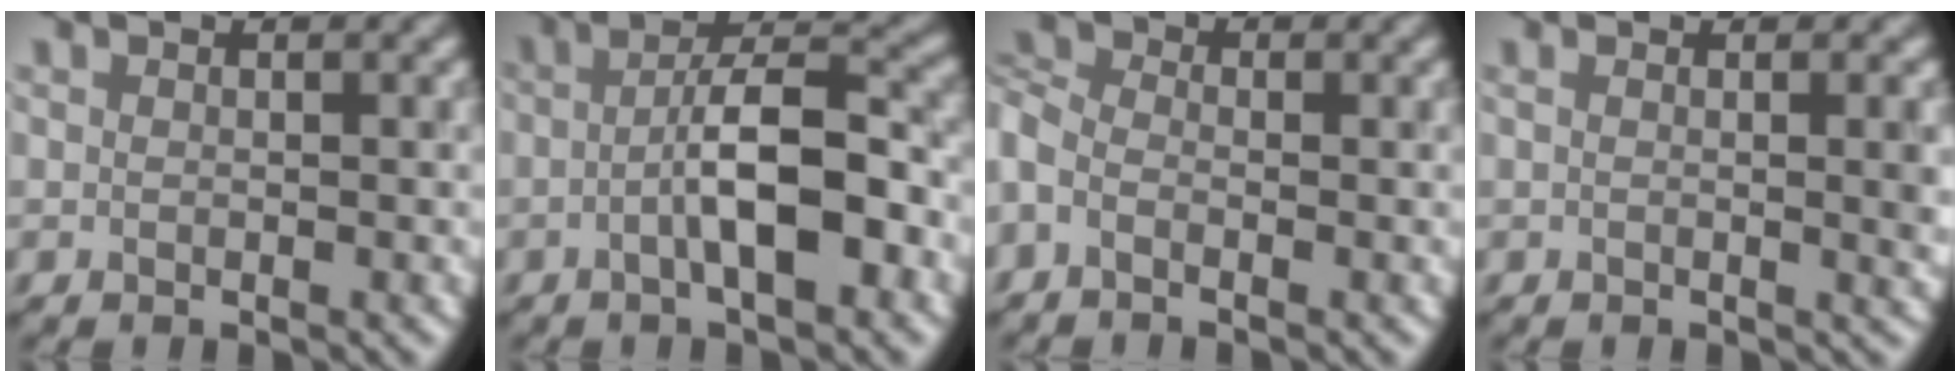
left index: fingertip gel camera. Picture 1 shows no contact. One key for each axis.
{"total": 6.3, "fx": -1.7, "fy": 1.7, "fz": 5.8, "tx": -0.097, "ty": 0.014, "tz": -0.035}
{"total": 2.8, "fx": -0.9, "fy": 1.8, "fz": 2.0, "tx": -0.059, "ty": 0.003, "tz": -0.032}
{"total": 3.3, "fx": 0.3, "fy": 0.9, "fz": 3.2, "tx": -0.035, "ty": 0.002, "tz": 0.004}